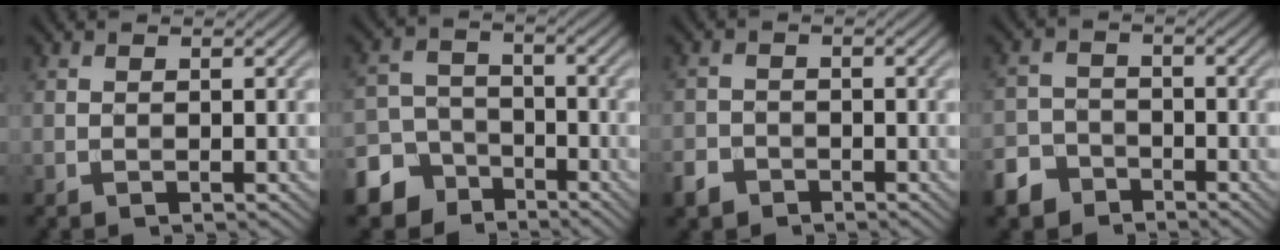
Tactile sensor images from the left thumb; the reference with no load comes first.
{"total": 8.1, "force": [-5.5, 5.5, 2.2], "torque": [-0.046, -0.013, -0.115]}
{"total": 2.9, "force": [-2.0, 1.9, 0.9], "torque": [-0.020, -0.006, -0.048]}
{"total": 5.2, "force": [-3.8, 3.2, 1.4], "torque": [-0.034, -0.002, -0.081]}